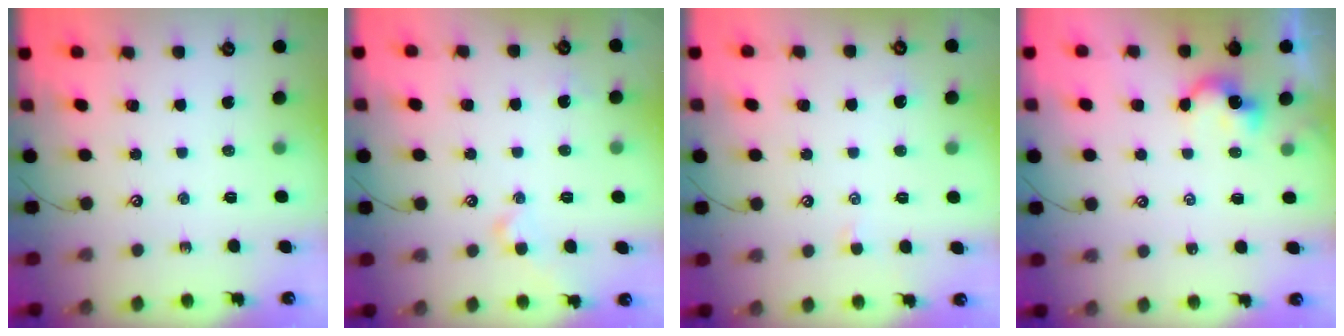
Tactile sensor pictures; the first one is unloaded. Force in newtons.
{"total": 1.1, "press": 1.1, "slide": 0.4}
{"total": 2.7, "press": 2.6, "slide": 0.3}
{"total": 2.4, "press": 2.3, "slide": 0.3}